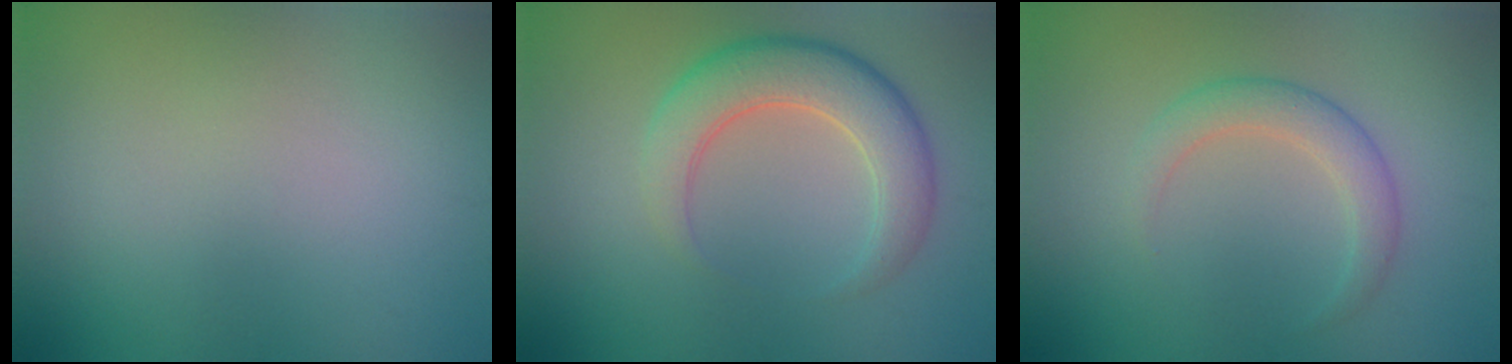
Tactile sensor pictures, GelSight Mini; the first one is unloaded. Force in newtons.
{"total": 5.4, "press": 5.4, "slide": 0.3}
{"total": 2.6, "press": 2.6, "slide": 0.1}